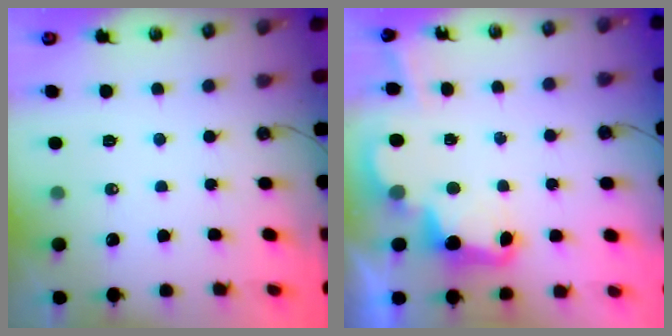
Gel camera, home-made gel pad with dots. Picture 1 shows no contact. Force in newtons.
{"total": 3.6, "press": 3.6, "slide": 0.5}